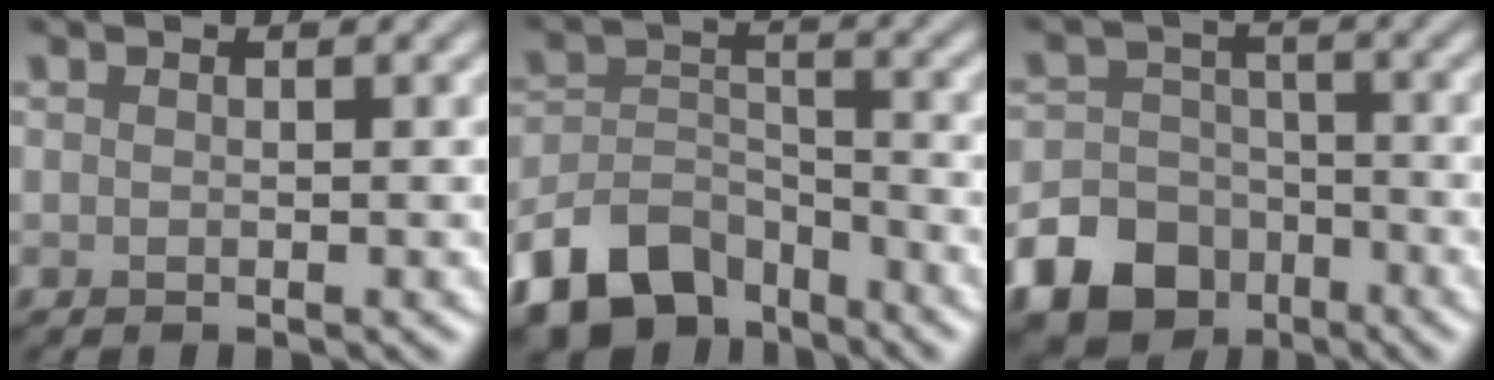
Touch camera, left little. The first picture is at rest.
{"total": 8.8, "force": [-6.5, 4.8, 3.5], "torque": [-0.063, -0.005, -0.131]}
{"total": 12.4, "force": [-7.2, 9.5, 3.4], "torque": [-0.073, -0.049, -0.145]}